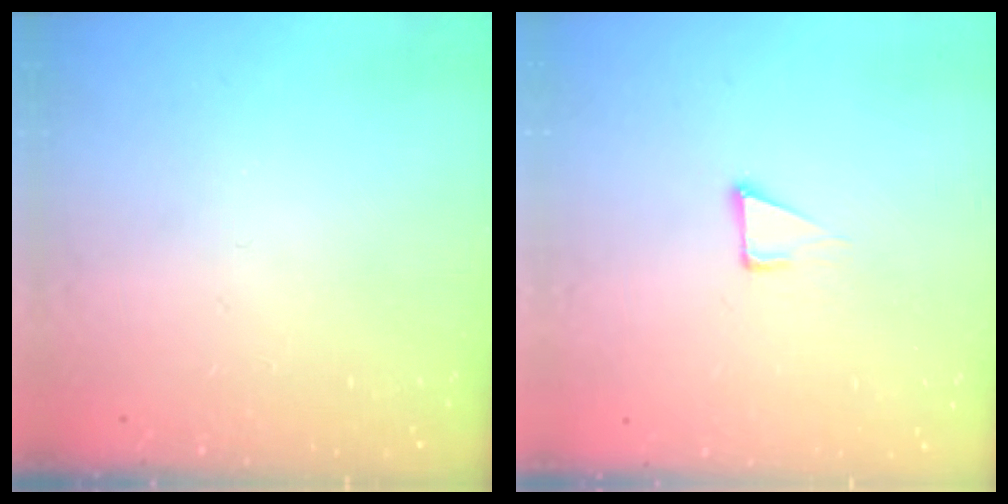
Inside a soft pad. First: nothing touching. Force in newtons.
{"total": 4.7, "press": 4.7, "slide": 0.3}